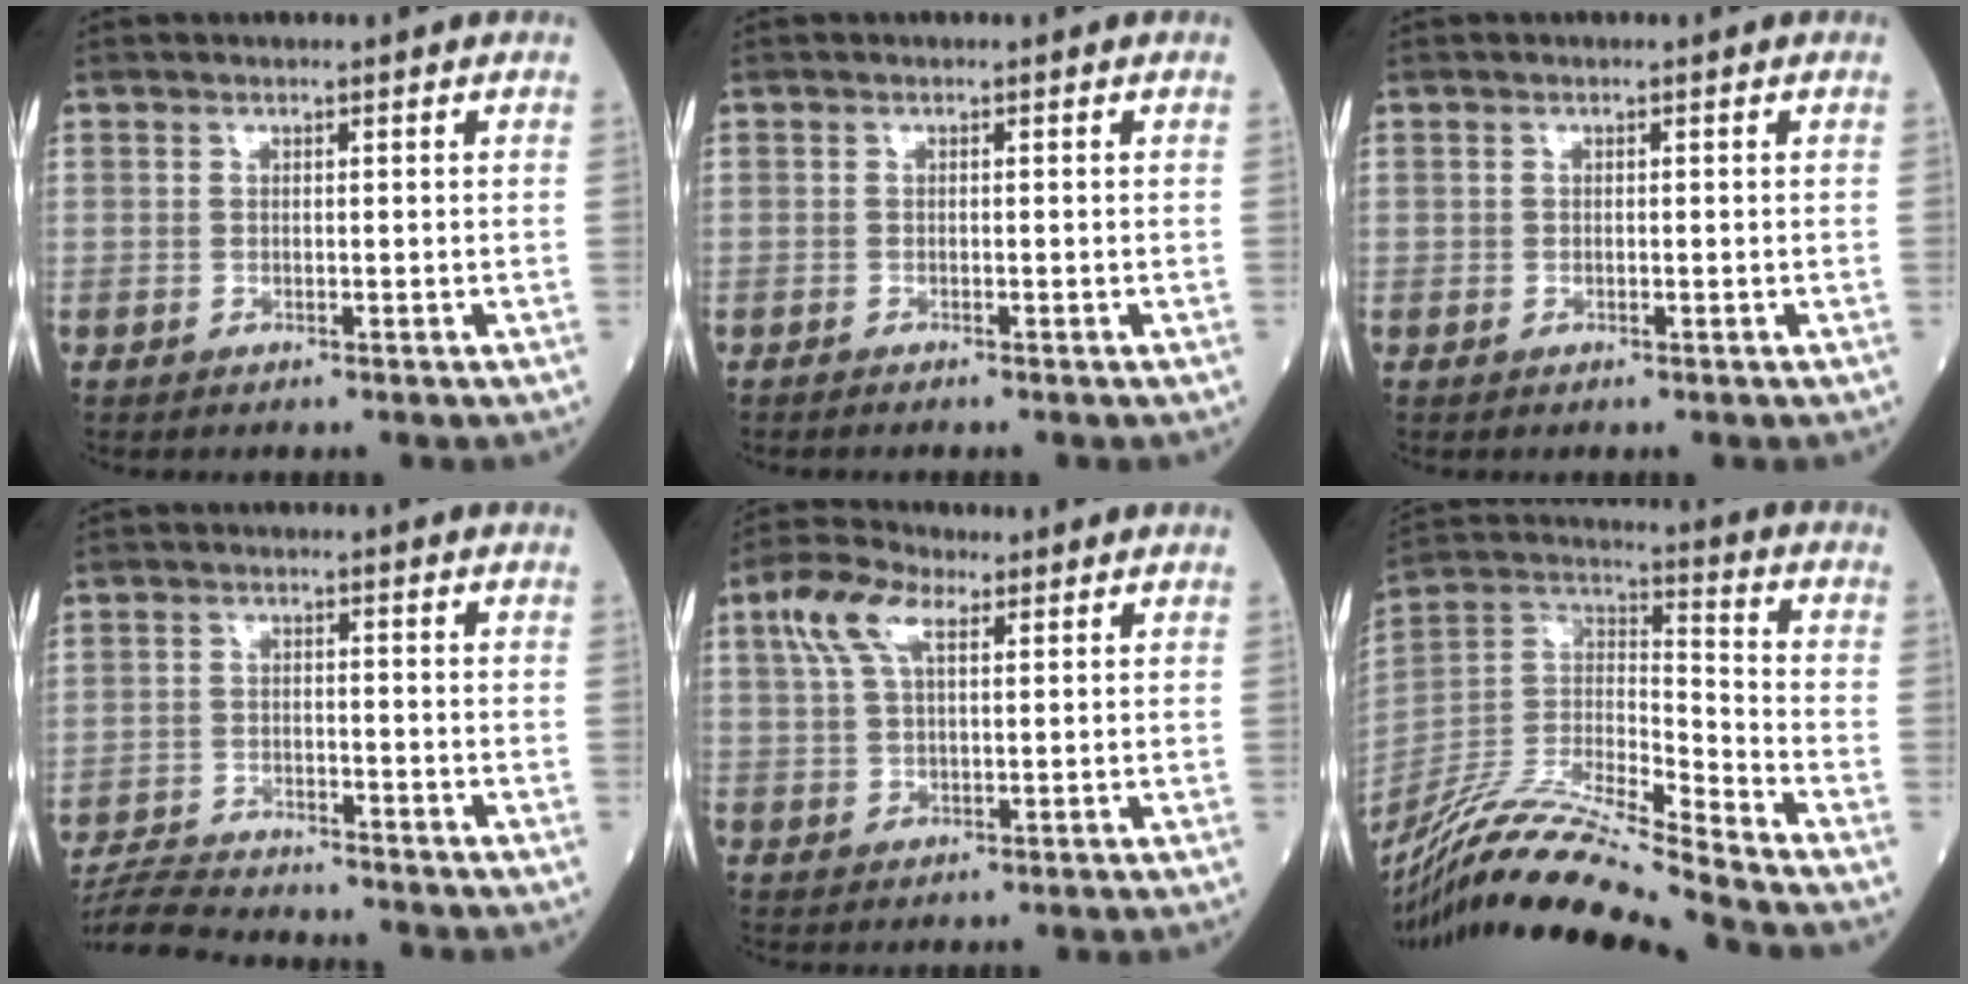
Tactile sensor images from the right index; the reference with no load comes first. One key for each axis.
{"total": 0.8, "fx": -0.7, "fy": -0.1, "fz": 0.4, "tx": -0.008, "ty": 0.000, "tz": -0.008}
{"total": 0.0}
{"total": 8.9, "fx": -8.7, "fy": 0.3, "fz": 2.0, "tx": -0.036, "ty": -0.008, "tz": -0.149}
{"total": 7.0, "fx": 3.2, "fy": 2.8, "fz": 5.5, "tx": -0.127, "ty": 0.024, "tz": 0.064}
{"total": 20.3, "fx": -18.1, "fy": -1.1, "fz": 9.2, "tx": -0.202, "ty": -0.007, "tz": -0.335}